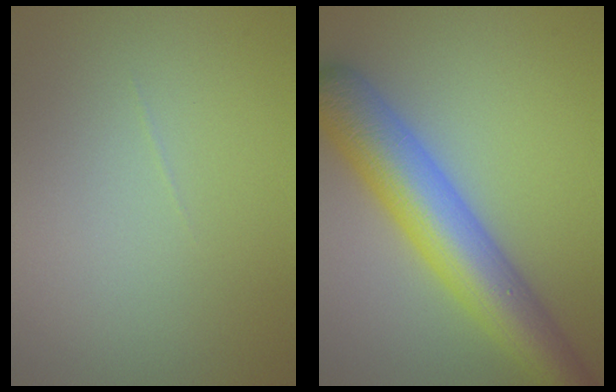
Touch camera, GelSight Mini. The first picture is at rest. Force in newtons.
{"total": 8.2, "press": 8.2, "slide": 0.2}